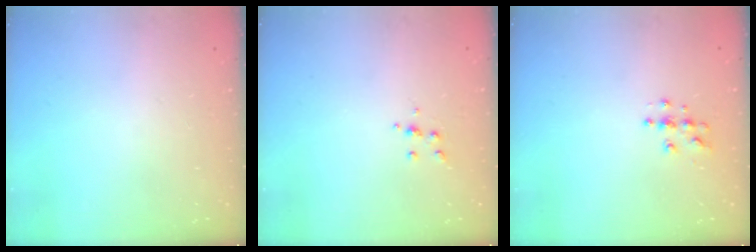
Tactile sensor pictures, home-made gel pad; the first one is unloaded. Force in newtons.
{"total": 4.0, "press": 3.9, "slide": 0.9}
{"total": 4.3, "press": 4.3, "slide": 0.4}